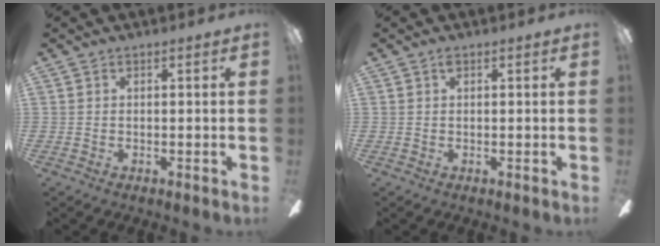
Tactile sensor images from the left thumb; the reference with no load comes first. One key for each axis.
{"total": 0.9, "fx": 0.4, "fy": 0.4, "fz": 0.7, "tx": -0.015, "ty": 0.004, "tz": 0.006}